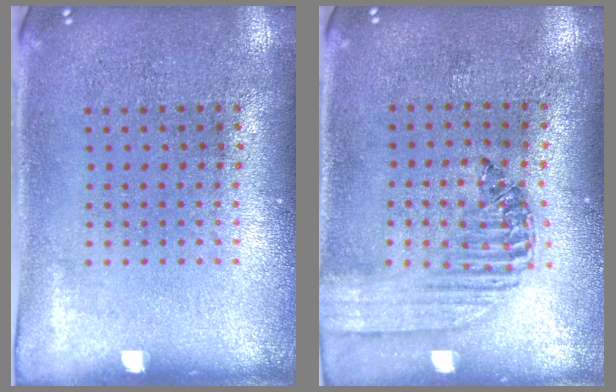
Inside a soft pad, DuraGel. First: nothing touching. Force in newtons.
{"total": 1.5, "press": 1.3, "slide": 0.7}